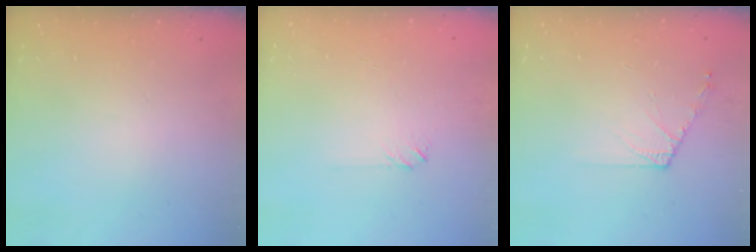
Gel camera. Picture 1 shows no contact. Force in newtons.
{"total": 2.0, "press": 2.0, "slide": 0.3}
{"total": 6.5, "press": 6.4, "slide": 1.1}